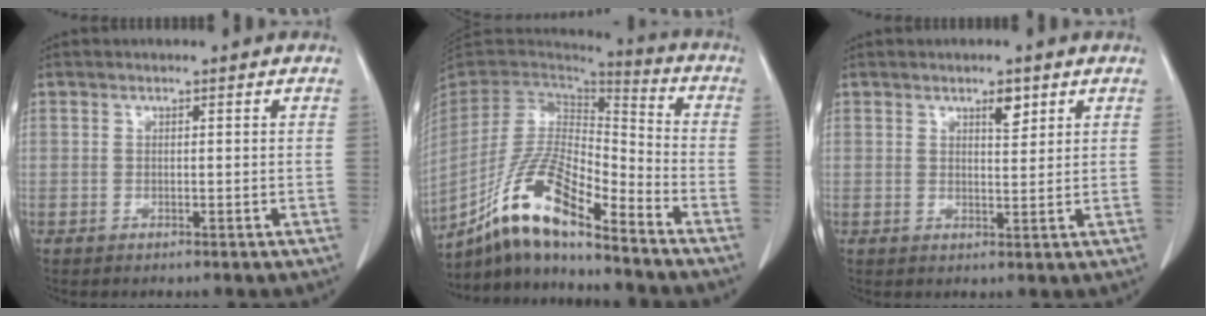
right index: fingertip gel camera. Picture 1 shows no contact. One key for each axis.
{"total": 15.6, "fx": -11.1, "fy": 2.9, "fz": 10.6, "tx": -0.203, "ty": 0.003, "tz": -0.204}
{"total": 2.7, "fx": 1.7, "fy": 0.9, "fz": 1.9, "tx": -0.032, "ty": -0.005, "tz": 0.027}